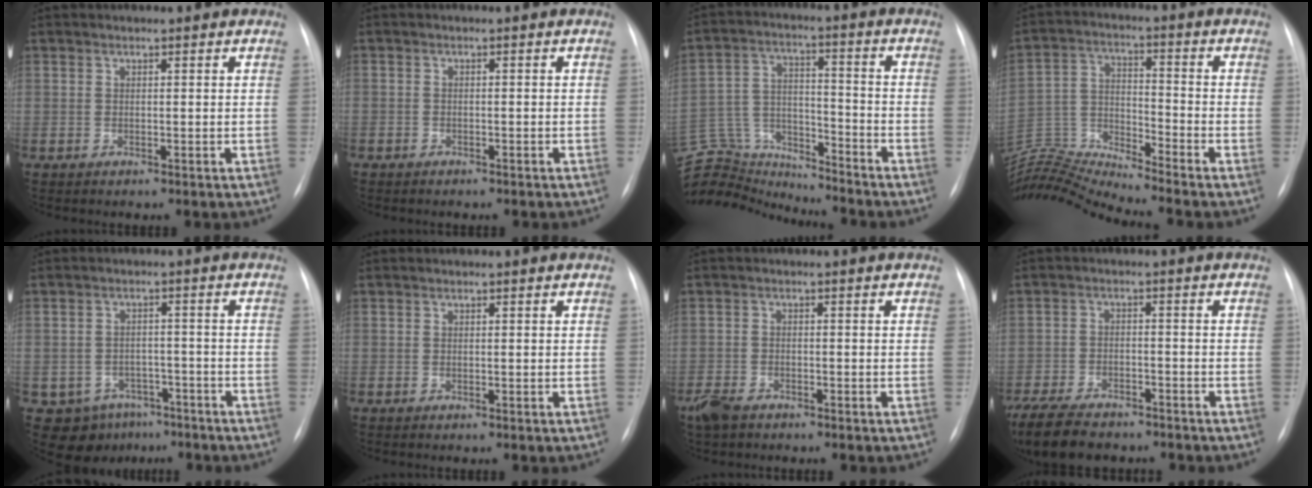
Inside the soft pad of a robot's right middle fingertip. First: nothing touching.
{"total": 2.5, "force": [-2.0, 1.2, 0.8], "torque": [-0.014, 0.001, -0.018]}
{"total": 16.7, "force": [-16.4, 2.5, 2.2], "torque": [-0.050, 0.037, -0.270]}
{"total": 12.7, "force": [-12.3, -2.5, 1.5], "torque": [-0.030, 0.026, -0.233]}
{"total": 8.0, "force": [-4.9, 6.0, 1.7], "torque": [-0.021, 0.015, -0.062]}
{"total": 0.0}
{"total": 4.0, "force": [-3.1, 2.0, 1.6], "torque": [-0.036, -0.005, -0.055]}
{"total": 15.0, "force": [-11.7, 6.3, 7.1], "torque": [-0.182, -0.022, -0.181]}